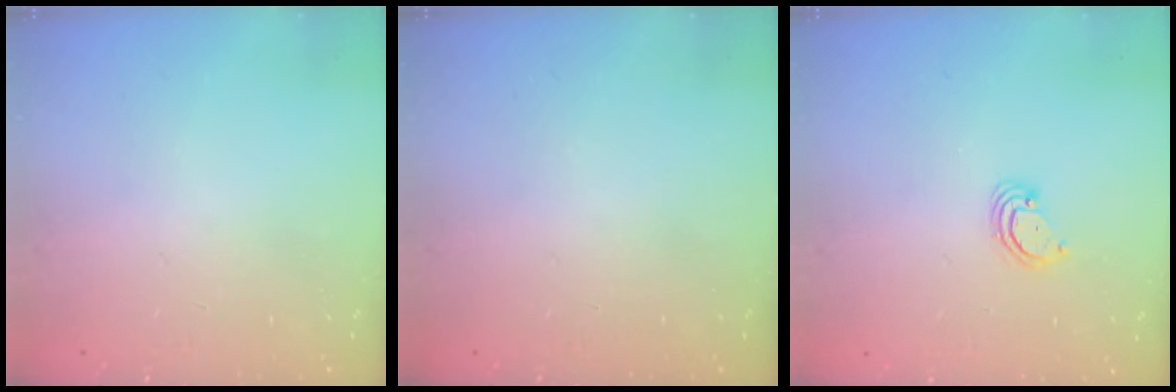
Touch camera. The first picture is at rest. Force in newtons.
{"total": 0.0}
{"total": 2.8, "press": 2.8, "slide": 0.3}